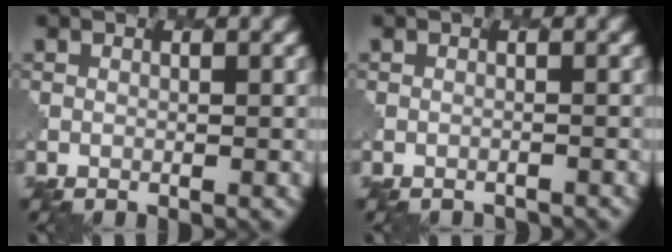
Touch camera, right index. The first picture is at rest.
{"total": 1.7, "force": [-1.7, 0.3, 0.2], "torque": [0.006, -0.004, -0.023]}